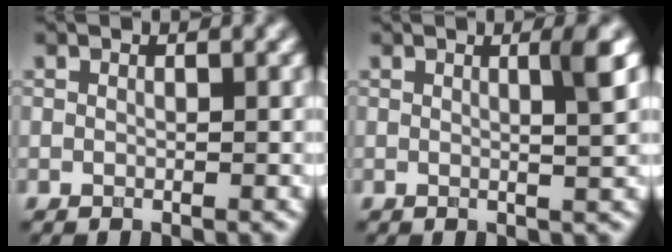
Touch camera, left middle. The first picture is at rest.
{"total": 2.4, "force": [0.6, 0.5, 2.3], "torque": [-0.029, 0.001, 0.003]}